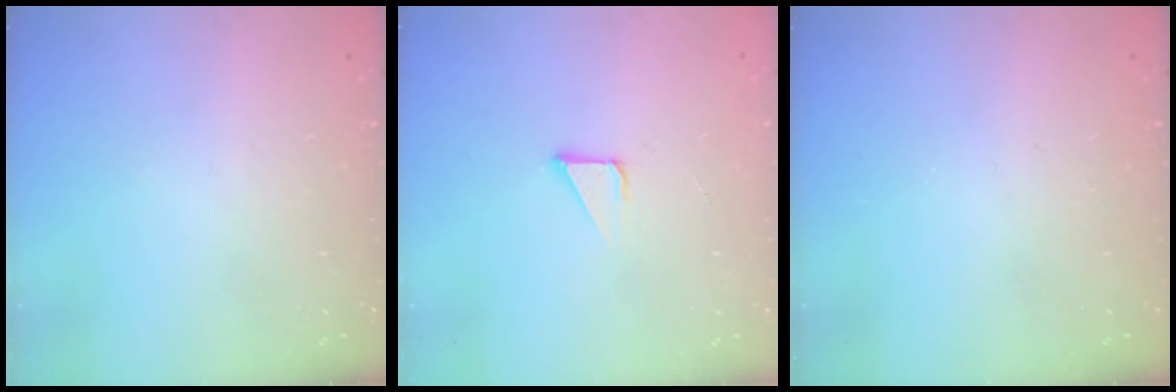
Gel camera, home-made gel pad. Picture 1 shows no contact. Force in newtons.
{"total": 2.2, "press": 2.2, "slide": 0.2}
{"total": 0.0}